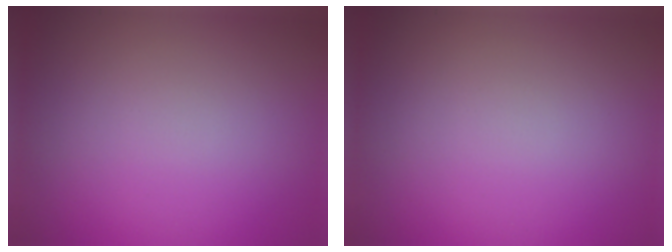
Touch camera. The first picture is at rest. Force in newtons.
{"total": 0.0}